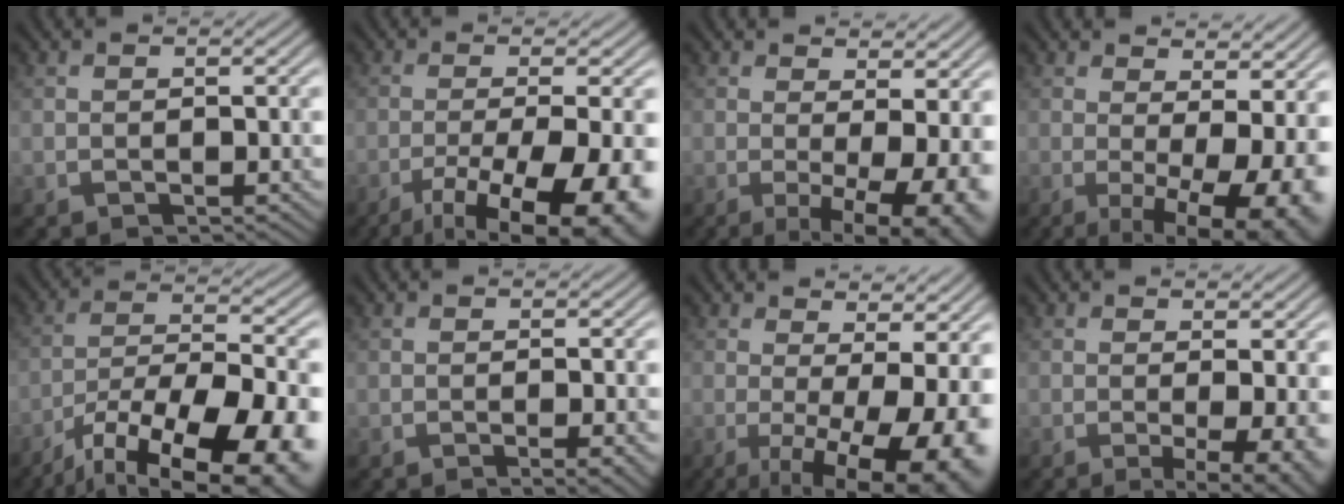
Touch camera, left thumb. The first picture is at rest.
{"total": 13.7, "force": [-7.2, 3.7, 11.1], "torque": [-0.181, -0.023, -0.093]}
{"total": 9.9, "force": [-0.7, 3.3, 9.3], "torque": [-0.121, -0.003, 0.001]}
{"total": 11.7, "force": [-0.6, 4.2, 10.9], "torque": [-0.130, 0.000, 0.006]}
{"total": 19.2, "force": [-13.2, 6.8, 12.2], "torque": [-0.186, -0.037, -0.187]}
{"total": 2.2, "force": [-0.6, 0.3, 2.1], "torque": [-0.030, 0.000, -0.015]}
{"total": 14.2, "force": [-2.1, 4.8, 13.2], "torque": [-0.161, -0.002, -0.017]}
{"total": 4.9, "force": [-0.5, 1.1, 4.8], "torque": [-0.071, -0.009, -0.007]}